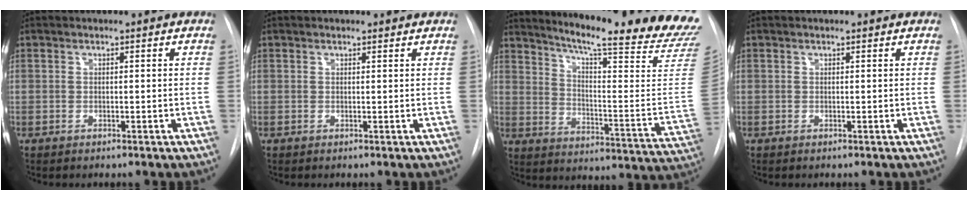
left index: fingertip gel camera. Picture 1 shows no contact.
{"total": 1.0, "force": [0.8, 0.5, 0.1], "torque": [-0.006, 0.004, 0.005]}
{"total": 25.7, "force": [22.1, 0.1, 13.0], "torque": [-0.193, -0.121, 0.274]}
{"total": 0.0}